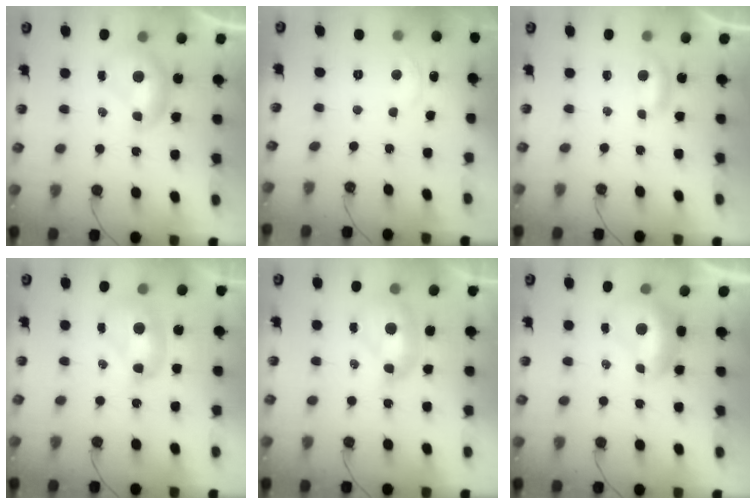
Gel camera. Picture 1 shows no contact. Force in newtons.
{"total": 2.6, "press": 2.6, "slide": 0.1}
{"total": 2.3, "press": 2.3, "slide": 0.4}
{"total": 2.7, "press": 2.7, "slide": 0.2}
{"total": 2.3, "press": 2.3, "slide": 0.6}
{"total": 1.6, "press": 1.4, "slide": 0.7}